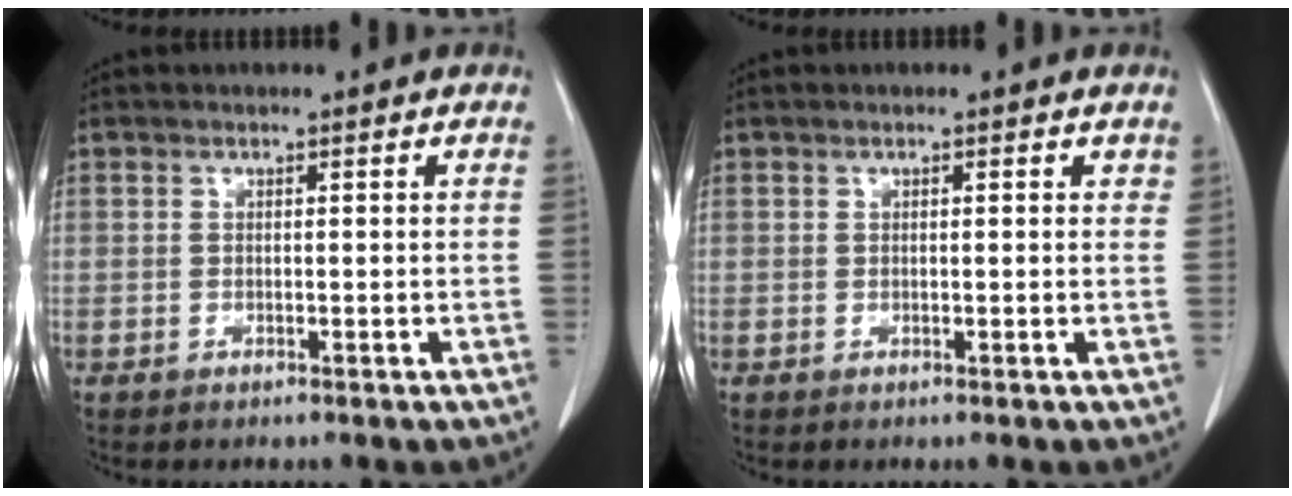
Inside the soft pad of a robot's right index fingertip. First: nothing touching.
{"total": 1.1, "force": [0.5, 0.6, 0.8], "torque": [-0.014, 0.003, 0.006]}